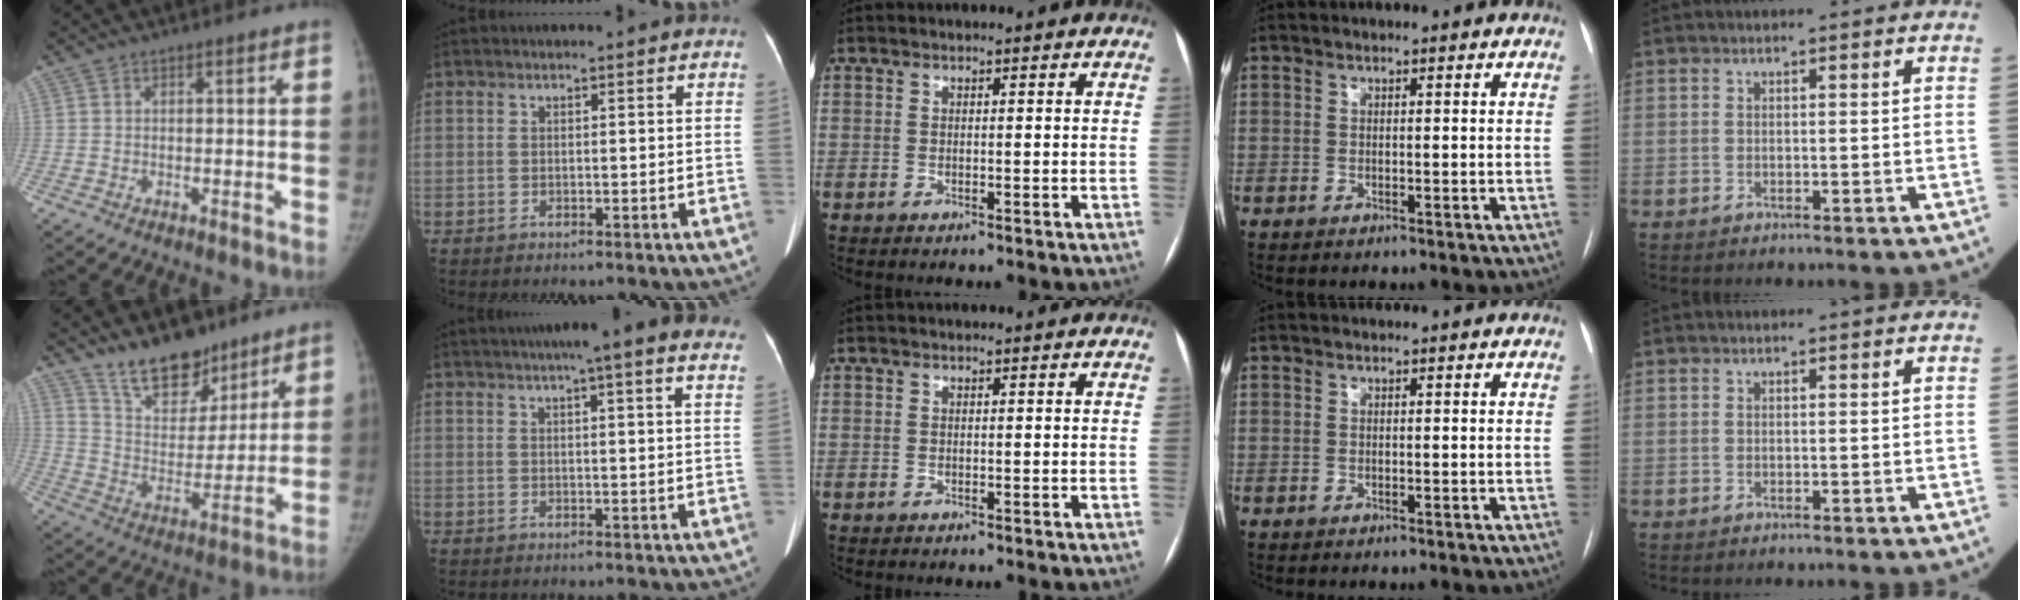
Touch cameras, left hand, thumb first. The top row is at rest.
{"thumb": {"total": 14.4, "force": [11.3, 6.9, 5.6], "torque": [-0.047, -0.080, 0.201]}, "index": {"total": 14.4, "force": [11.4, 1.1, 8.7], "torque": [-0.119, 0.026, 0.130]}}